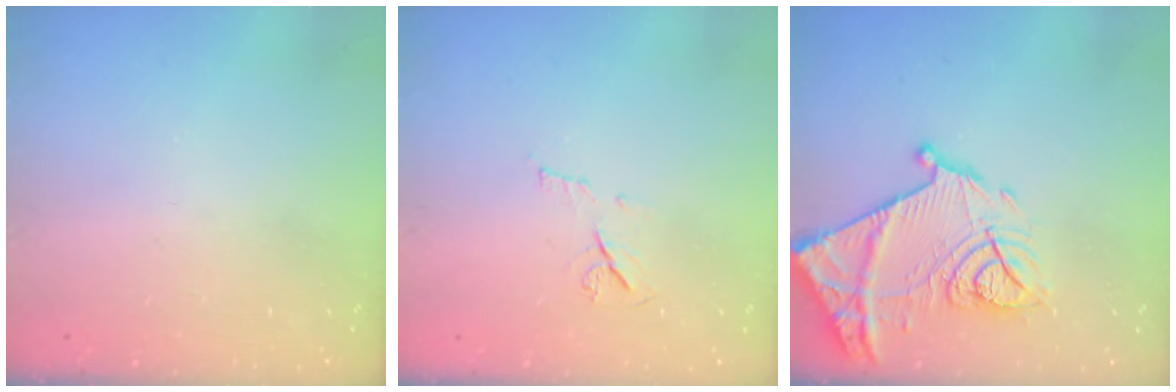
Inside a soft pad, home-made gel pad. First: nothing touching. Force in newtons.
{"total": 6.5, "press": 6.5, "slide": 0.8}
{"total": 18.1, "press": 18.0, "slide": 1.6}